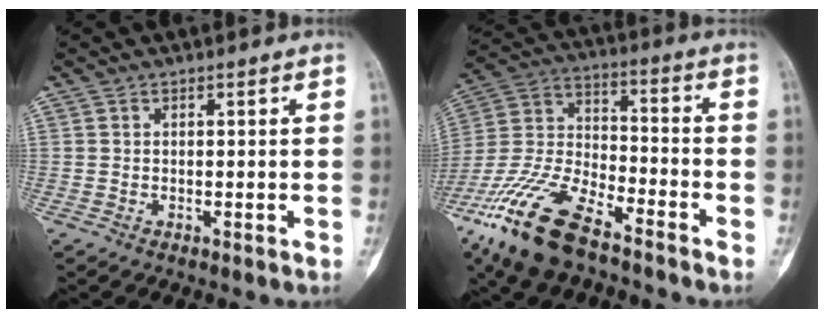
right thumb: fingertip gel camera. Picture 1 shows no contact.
{"total": 19.2, "force": [-12.7, 7.2, 12.4], "torque": [-0.268, 0.041, -0.244]}